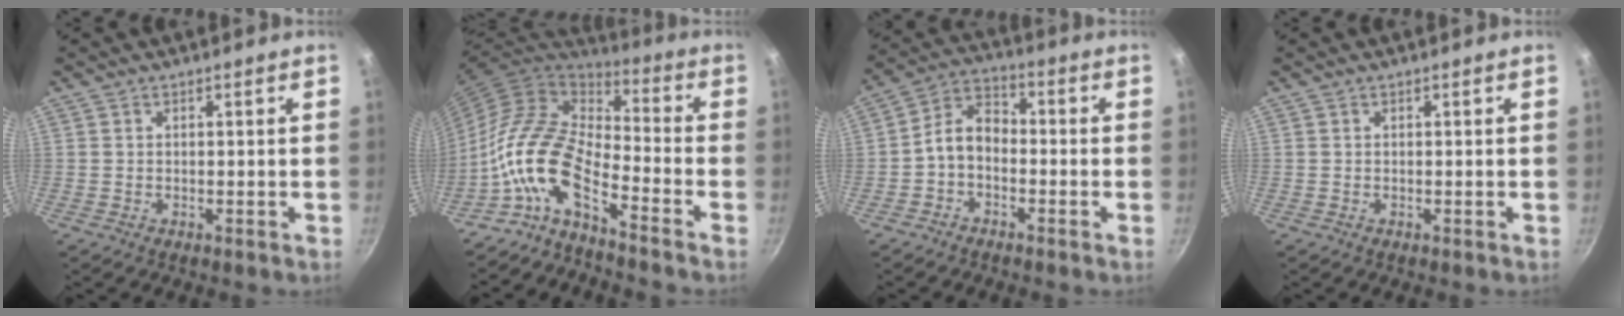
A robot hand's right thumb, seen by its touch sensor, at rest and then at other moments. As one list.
[{"total": 14.3, "force": [-8.1, 5.7, 10.4], "torque": [-0.193, 0.071, -0.188]}, {"total": 6.8, "force": [-2.0, 4.5, 4.6], "torque": [-0.073, 0.042, -0.052]}, {"total": 0.0}]